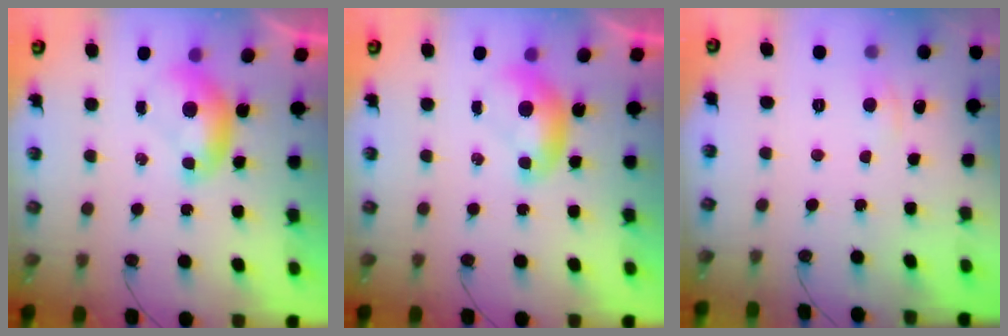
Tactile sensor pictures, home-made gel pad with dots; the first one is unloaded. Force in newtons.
{"total": 0.0}
{"total": 0.6, "press": 0.3, "slide": 0.6}